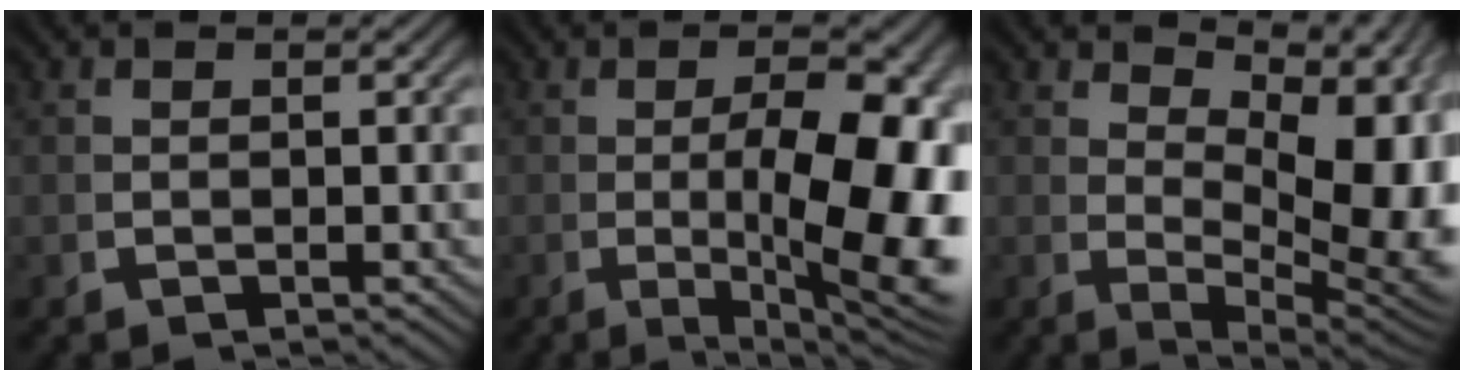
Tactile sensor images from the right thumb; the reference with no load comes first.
{"total": 12.3, "force": [-1.1, 5.0, 11.2], "torque": [-0.160, -0.027, 0.002]}
{"total": 10.8, "force": [1.4, 5.3, 9.2], "torque": [-0.138, -0.029, 0.045]}